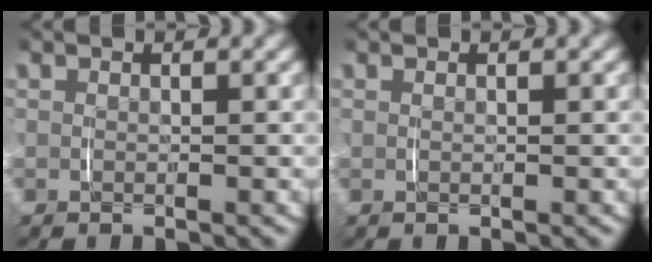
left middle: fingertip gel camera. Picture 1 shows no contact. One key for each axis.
{"total": 0.0}